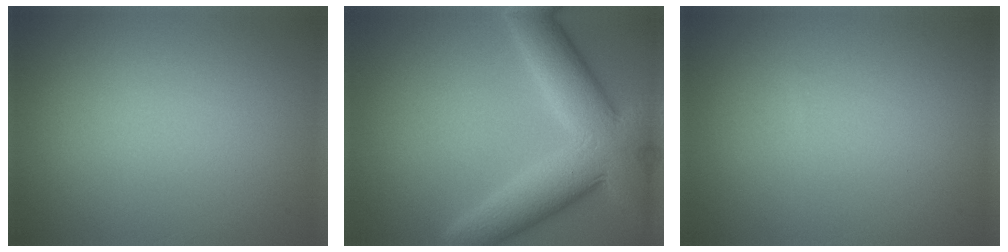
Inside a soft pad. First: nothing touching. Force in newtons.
{"total": 9.4, "press": 9.4, "slide": 0.6}
{"total": 0.0}